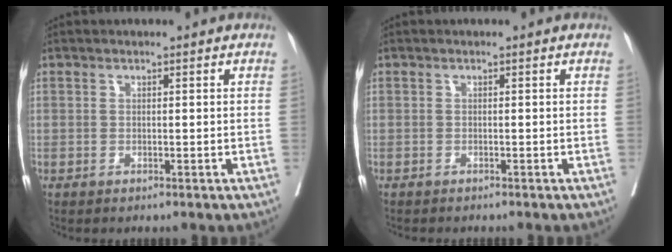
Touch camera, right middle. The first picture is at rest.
{"total": 1.6, "force": [-1.5, 0.3, 0.6], "torque": [-0.014, -0.005, -0.019]}